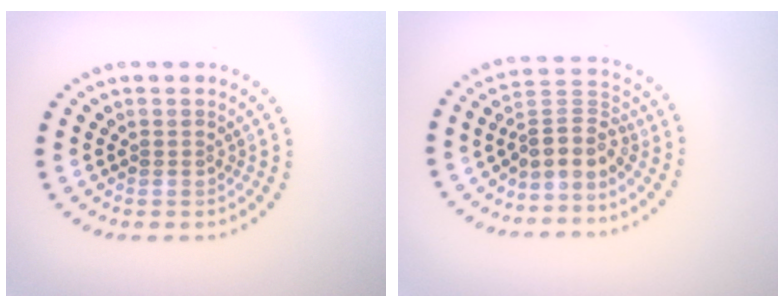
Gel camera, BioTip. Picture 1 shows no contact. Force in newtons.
{"total": 3.4, "press": 2.7, "slide": 2.0}